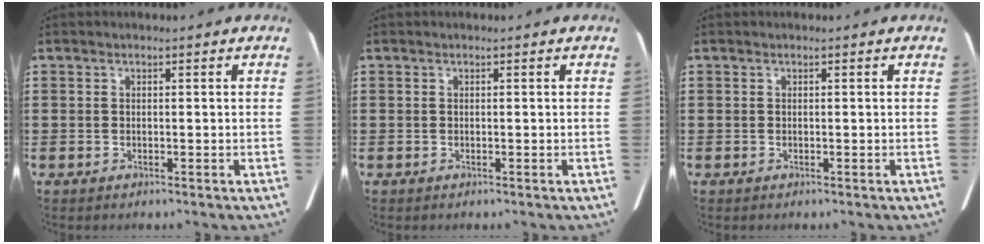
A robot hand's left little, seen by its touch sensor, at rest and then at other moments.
{"total": 0.0}
{"total": 0.0}